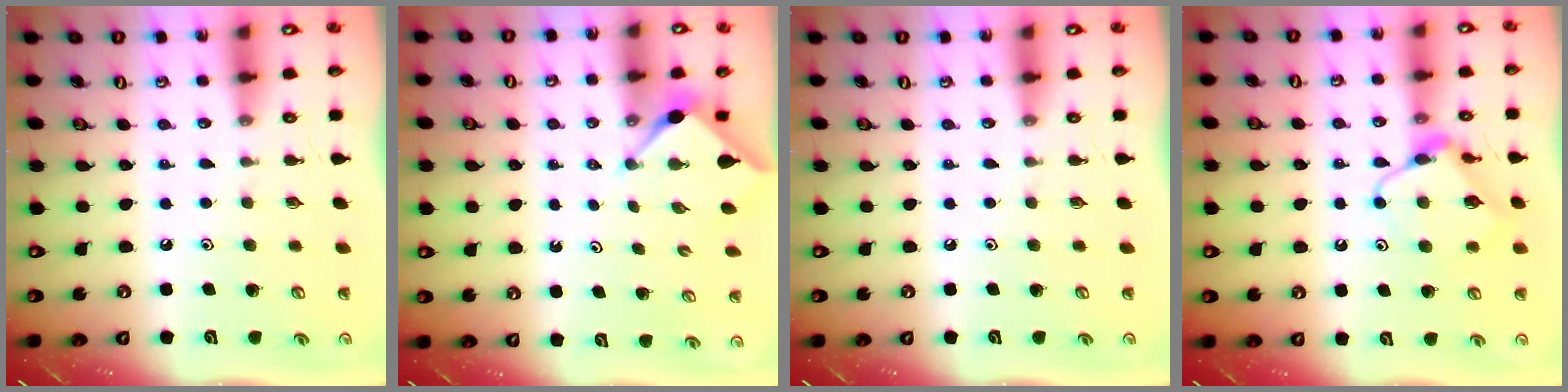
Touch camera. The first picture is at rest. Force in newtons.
{"total": 3.0, "press": 3.0, "slide": 0.3}
{"total": 0.0}
{"total": 10.8, "press": 10.8, "slide": 0.3}